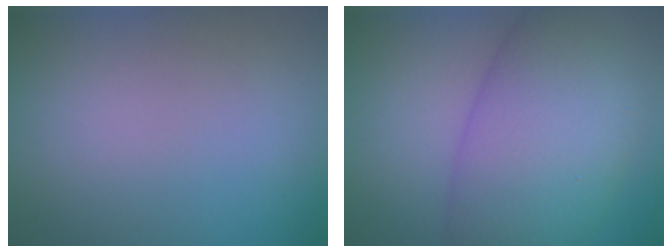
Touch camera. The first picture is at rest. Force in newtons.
{"total": 10.3, "press": 10.3, "slide": 0.3}